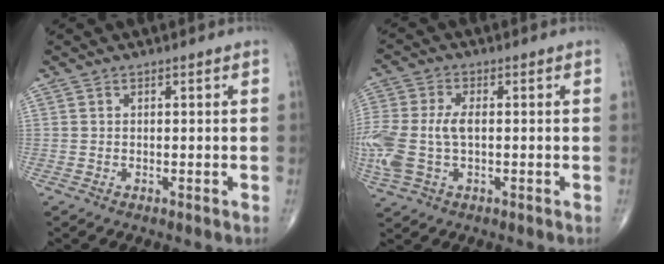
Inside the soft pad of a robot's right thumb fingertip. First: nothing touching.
{"total": 13.3, "force": [-0.9, 7.9, 10.6], "torque": [-0.286, 0.003, -0.011]}